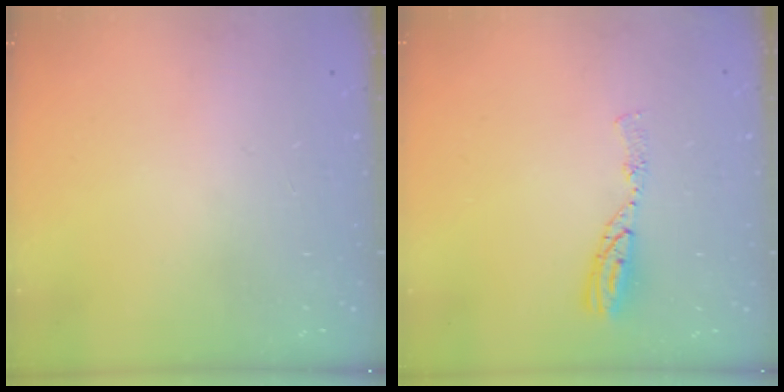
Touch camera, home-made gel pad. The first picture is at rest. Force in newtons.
{"total": 6.8, "press": 6.8, "slide": 0.6}